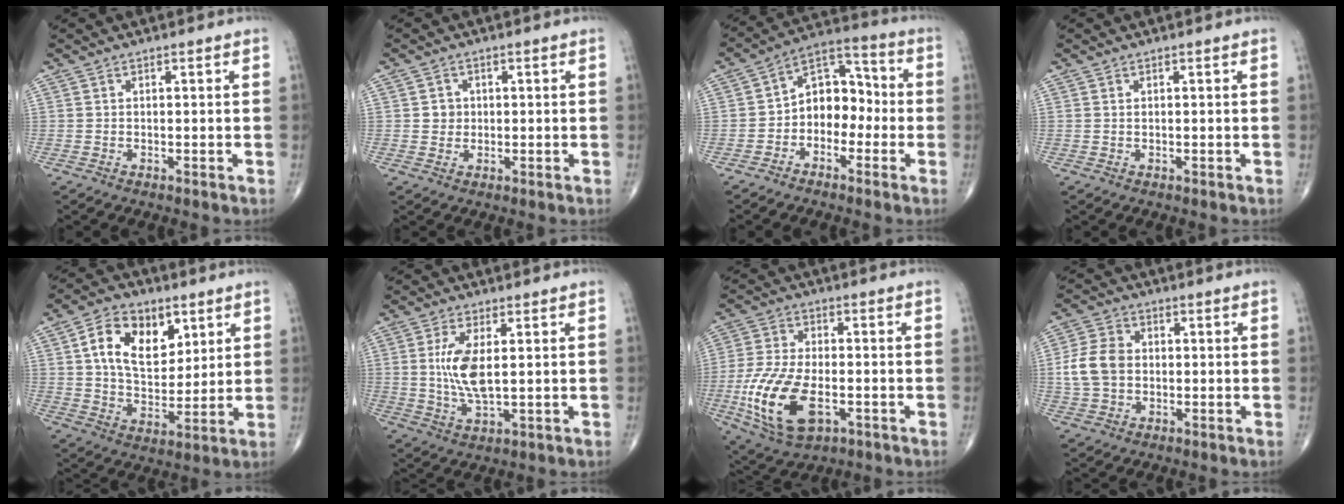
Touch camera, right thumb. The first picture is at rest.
{"total": 2.4, "force": [0.2, 2.2, 0.8], "torque": [0.001, 0.003, 0.003]}
{"total": 9.9, "force": [-2.0, 7.2, 6.6], "torque": [-0.062, 0.047, -0.053]}
{"total": 0.0}
{"total": 14.8, "force": [5.4, 9.4, 10.1], "torque": [-0.135, -0.019, 0.100]}
{"total": 8.2, "force": [1.2, 3.1, 7.5], "torque": [-0.160, -0.014, 0.028]}
{"total": 16.1, "force": [-4.6, 8.4, 13.0], "torque": [-0.270, 0.001, -0.076]}
{"total": 8.5, "force": [0.0, 6.4, 5.5], "torque": [-0.101, 0.013, -0.003]}